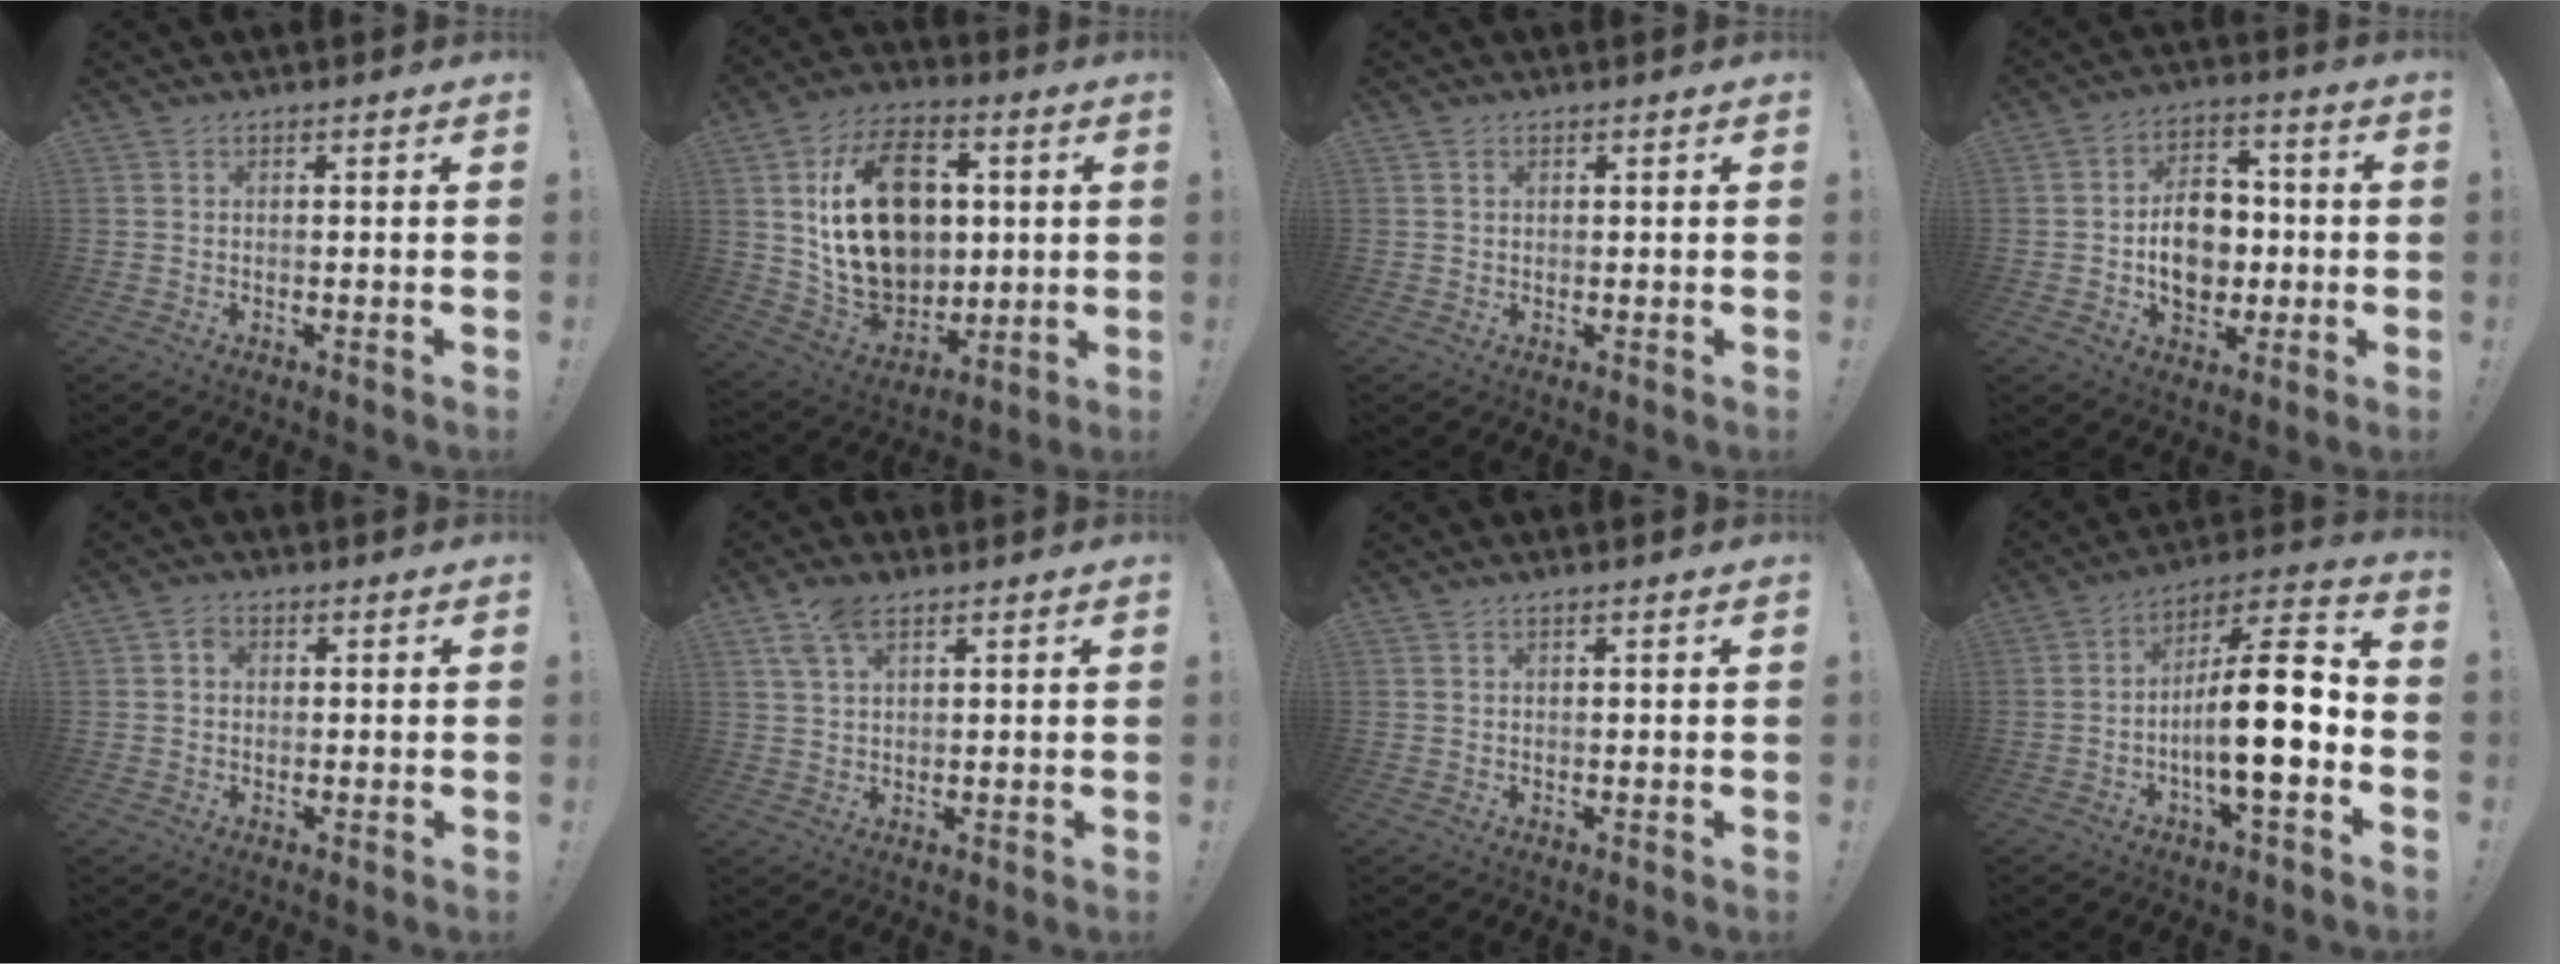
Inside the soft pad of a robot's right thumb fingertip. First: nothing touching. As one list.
[{"total": 23.3, "force": [4.1, 17.0, 15.5], "torque": [-0.274, -0.011, 0.083]}, {"total": 1.0, "force": [0.6, 0.7, 0.3], "torque": [-0.003, -0.001, 0.011]}, {"total": 12.2, "force": [-1.0, 9.3, 7.9], "torque": [-0.125, 0.010, -0.015]}, {"total": 2.6, "force": [0.6, 2.1, 1.3], "torque": [-0.016, 0.001, 0.008]}, {"total": 6.8, "force": [3.9, 3.2, 4.5], "torque": [-0.081, -0.009, 0.074]}, {"total": 0.7, "force": [0.4, -0.1, 0.5], "torque": [-0.009, 0.000, 0.007]}, {"total": 18.5, "force": [-3.6, 5.1, 17.4], "torque": [-0.283, 0.019, -0.062]}]